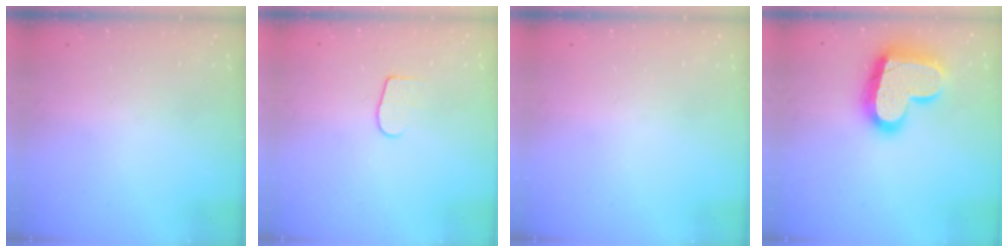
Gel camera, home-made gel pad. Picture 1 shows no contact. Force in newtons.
{"total": 5.8, "press": 5.8, "slide": 0.5}
{"total": 0.0}
{"total": 20.9, "press": 20.8, "slide": 1.8}